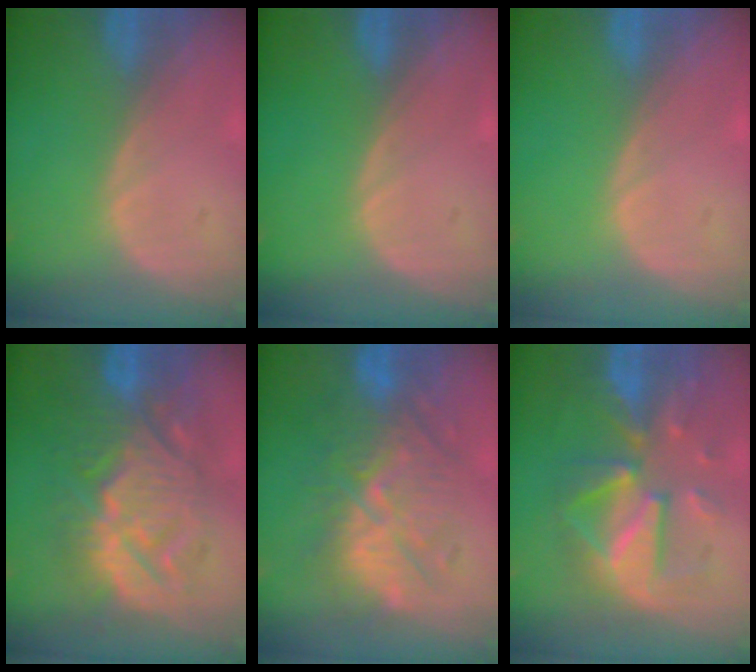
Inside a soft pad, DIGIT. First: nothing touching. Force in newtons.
{"total": 0.0}
{"total": 0.0}
{"total": 12.0, "press": 11.9, "slide": 1.0}
{"total": 10.1, "press": 10.0, "slide": 0.4}
{"total": 10.3, "press": 10.3, "slide": 0.8}